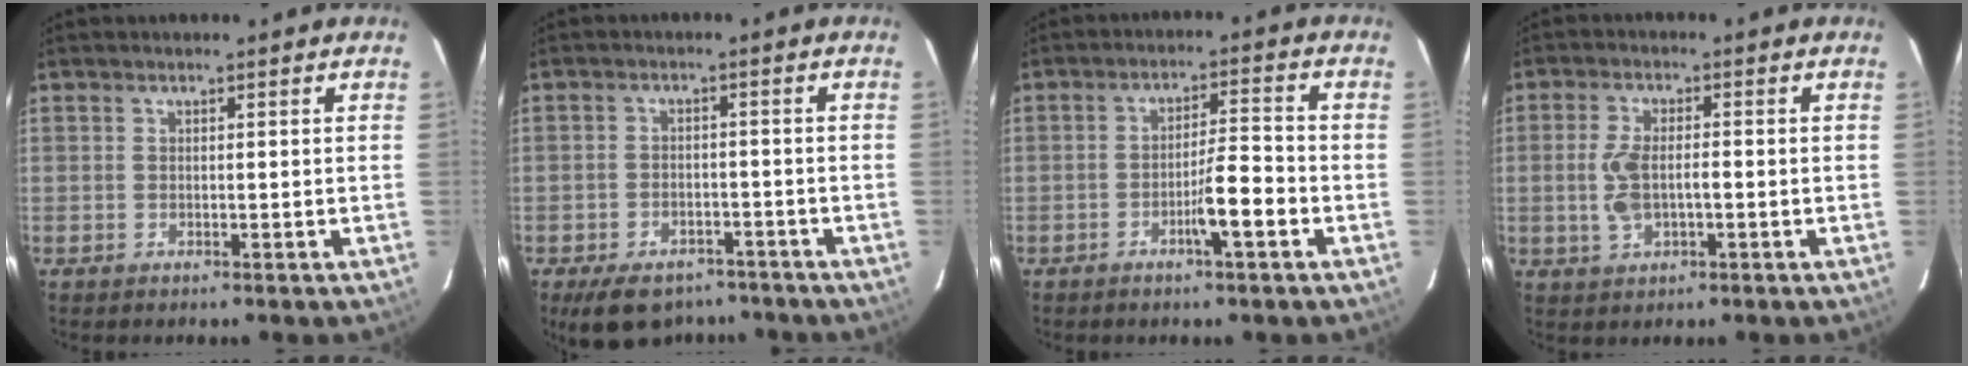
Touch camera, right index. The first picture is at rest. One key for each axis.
{"total": 9.9, "fx": -7.5, "fy": 5.4, "fz": 3.4, "tx": -0.057, "ty": 0.003, "tz": -0.109}
{"total": 6.0, "fx": -2.6, "fy": 0.4, "fz": 5.4, "tx": -0.090, "ty": 0.004, "tz": -0.042}
{"total": 5.3, "fx": -0.8, "fy": 2.1, "fz": 4.8, "tx": -0.105, "ty": 0.006, "tz": -0.011}